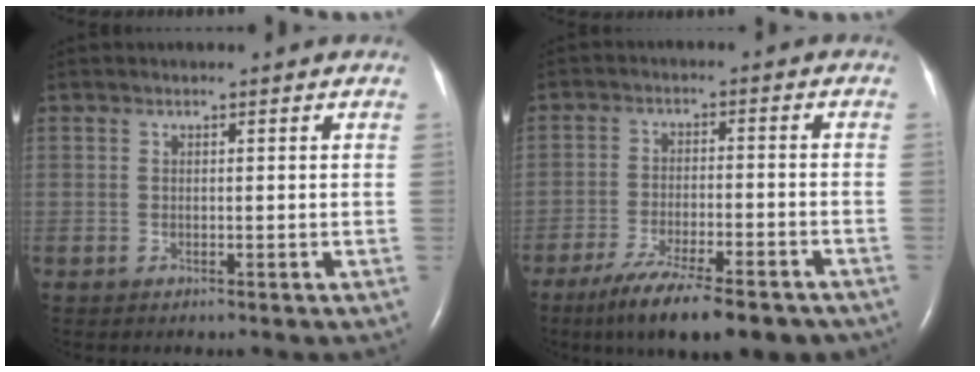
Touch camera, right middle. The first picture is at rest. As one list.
[{"total": 14.8, "force": [-11.3, 3.0, 9.0], "torque": [-0.130, -0.019, -0.174]}]